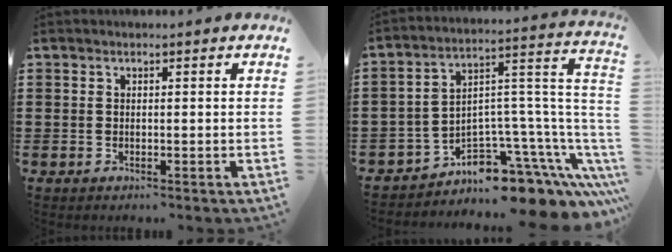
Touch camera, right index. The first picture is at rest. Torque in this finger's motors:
{"motor_torque": [0.19, -0.11, 0.02, -0.21]}